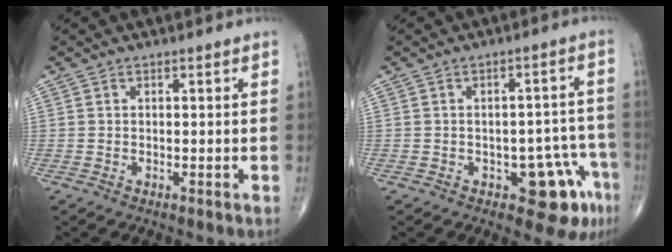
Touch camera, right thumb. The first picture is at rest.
{"total": 9.2, "force": [-4.5, 4.6, 6.6], "torque": [-0.043, 0.031, -0.049]}